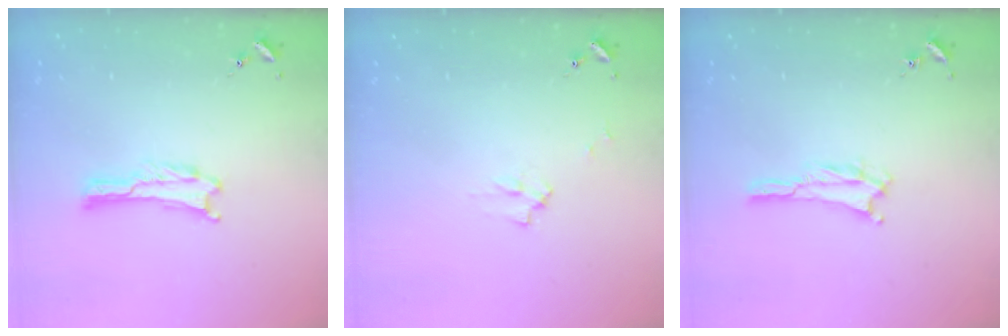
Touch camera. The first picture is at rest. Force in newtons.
{"total": 2.2, "press": 2.2, "slide": 0.3}
{"total": 1.4, "press": 1.4, "slide": 0.2}